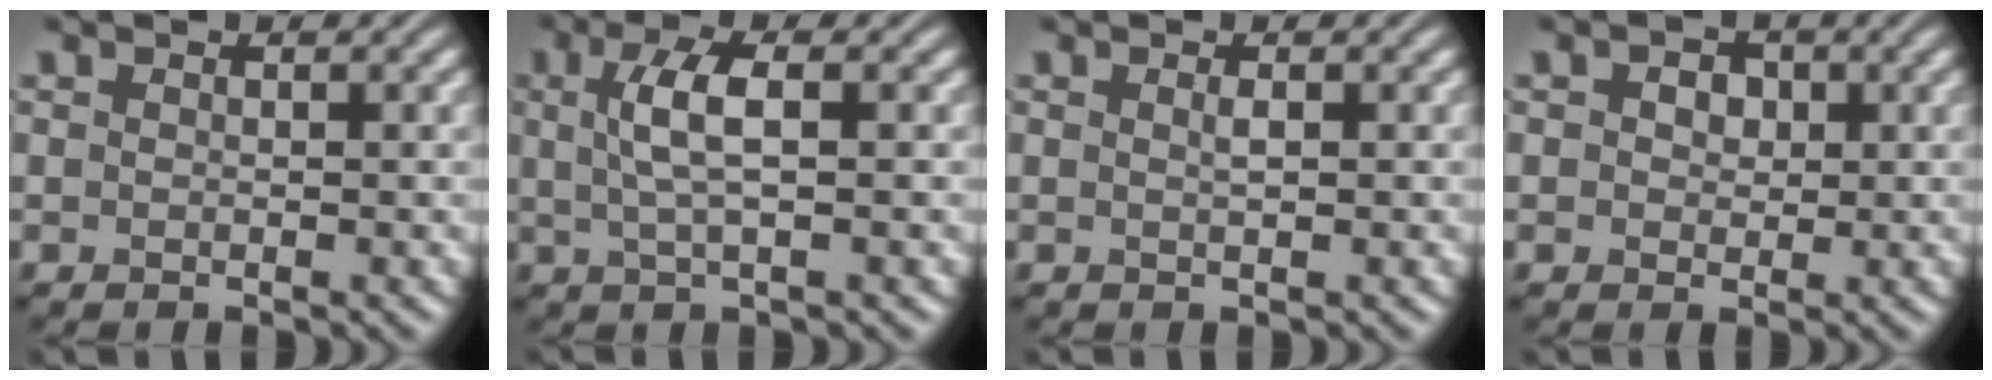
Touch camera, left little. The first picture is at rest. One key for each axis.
{"total": 3.7, "fx": 0.7, "fy": 1.0, "fz": 3.5, "tx": -0.073, "ty": 0.005, "tz": 0.013}
{"total": 0.7, "fx": 0.1, "fy": 0.1, "fz": 0.7, "tx": -0.014, "ty": 0.004, "tz": 0.002}
{"total": 2.4, "fx": 0.8, "fy": 1.7, "fz": 1.4, "tx": -0.016, "ty": 0.011, "tz": -0.002}